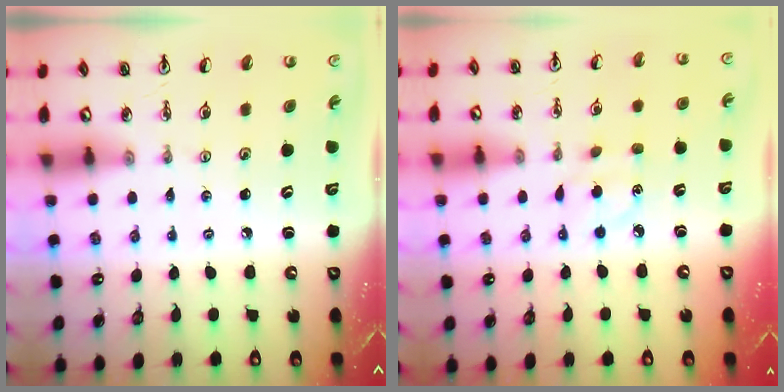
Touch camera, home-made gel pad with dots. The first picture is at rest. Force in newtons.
{"total": 5.2, "press": 5.1, "slide": 0.6}